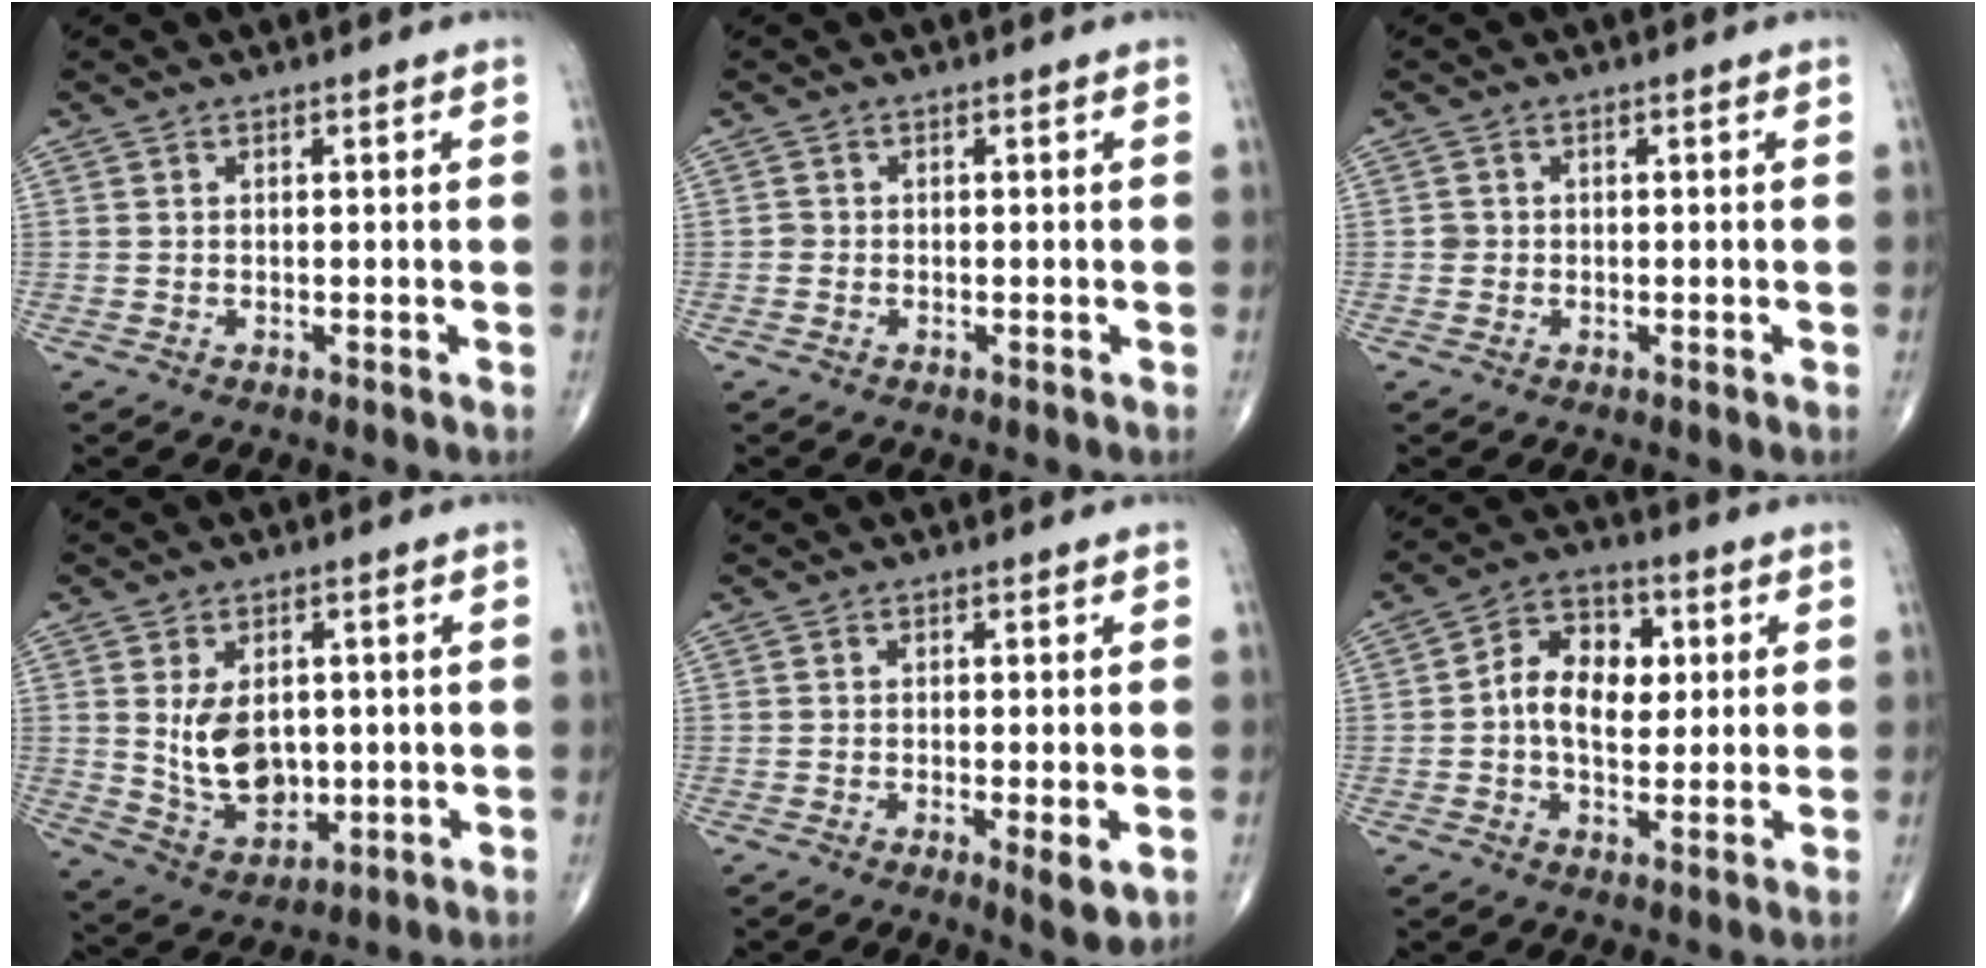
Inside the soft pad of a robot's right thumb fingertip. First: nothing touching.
{"total": 0.6, "force": [-0.2, 0.5, 0.1], "torque": [0.000, 0.002, -0.007]}
{"total": 1.1, "force": [-0.1, 1.0, 0.2], "torque": [0.003, 0.003, -0.002]}
{"total": 9.9, "force": [0.9, 6.6, 7.2], "torque": [-0.099, -0.018, 0.033]}
{"total": 4.1, "force": [-1.2, 0.9, 3.8], "torque": [-0.059, -0.013, -0.020]}
{"total": 10.3, "force": [0.8, 7.0, 7.5], "torque": [-0.102, 0.017, 0.005]}